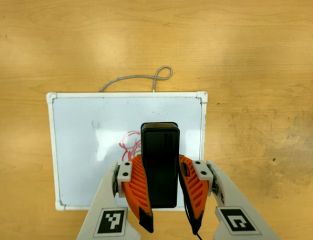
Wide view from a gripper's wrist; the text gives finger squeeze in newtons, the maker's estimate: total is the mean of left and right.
{"total": 9.0, "left": 7.2, "right": 10.8}